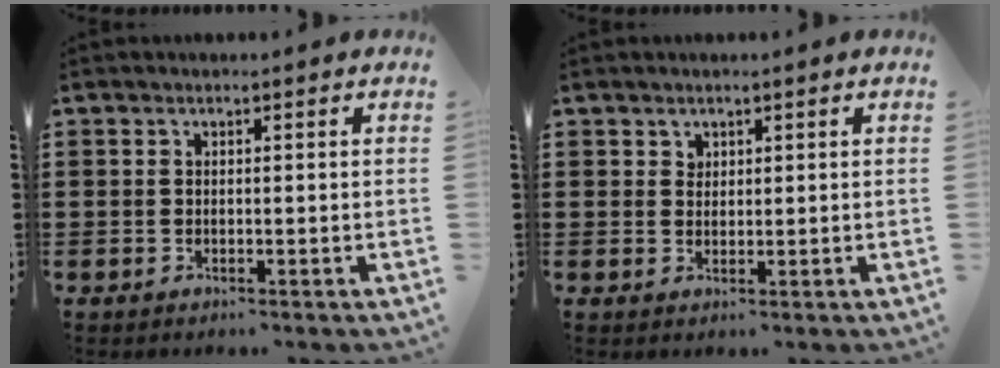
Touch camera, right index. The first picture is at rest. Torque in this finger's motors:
{"motor_torque": [-0.26, -0.09, 0.00, -0.01]}